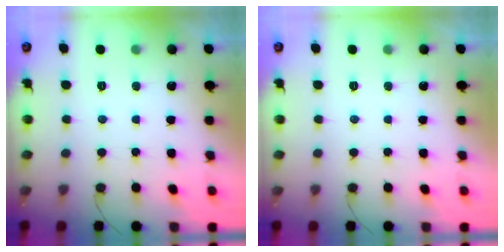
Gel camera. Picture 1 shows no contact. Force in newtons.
{"total": 0.0}